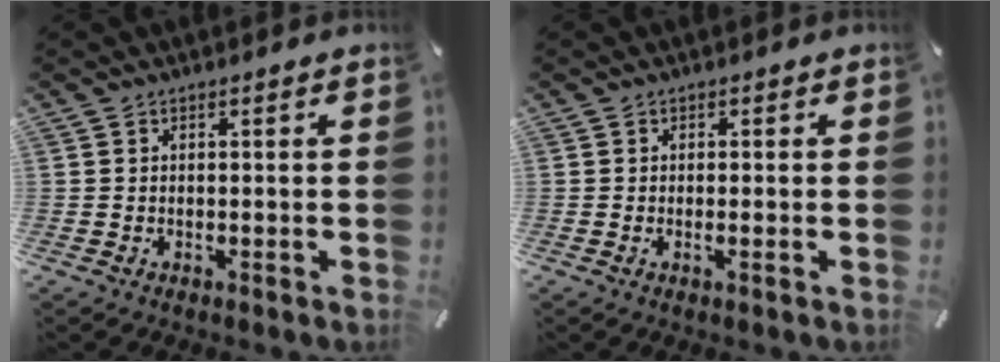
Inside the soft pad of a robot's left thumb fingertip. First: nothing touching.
{"total": 1.2, "force": [-0.1, 0.1, 1.2], "torque": [-0.020, -0.002, -0.002]}